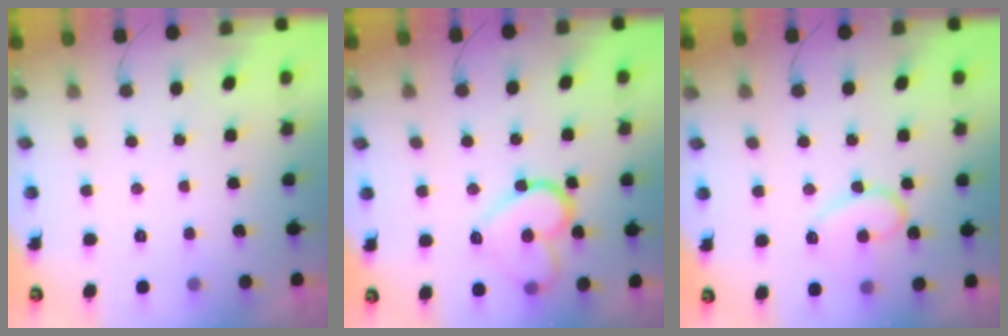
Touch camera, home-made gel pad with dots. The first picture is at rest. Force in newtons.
{"total": 14.2, "press": 14.1, "slide": 1.4}
{"total": 13.8, "press": 13.8, "slide": 1.3}